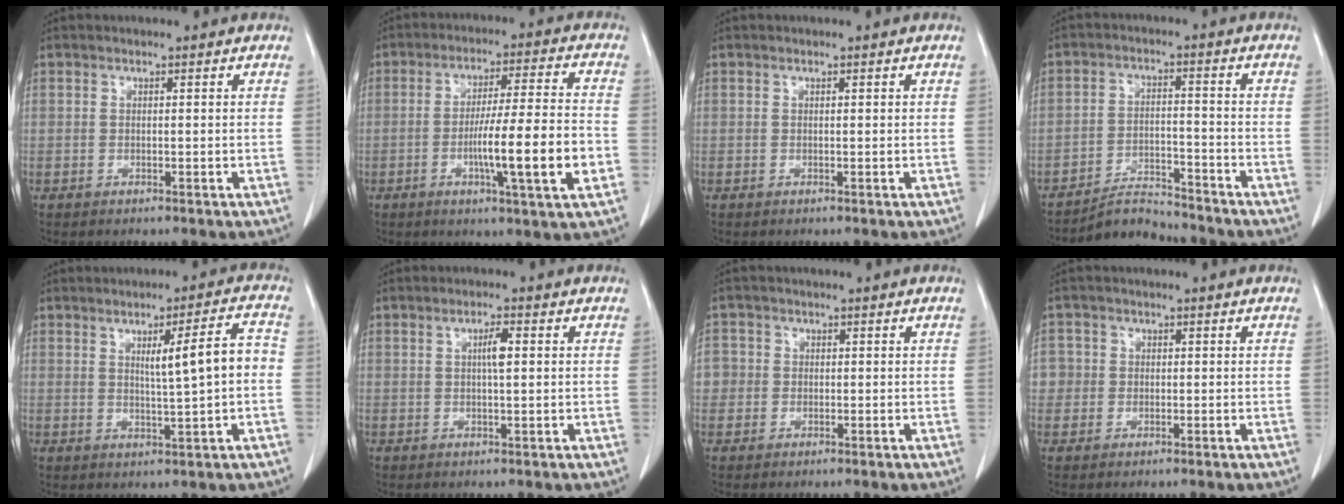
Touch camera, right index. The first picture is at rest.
{"total": 13.1, "force": [-3.4, -0.1, 12.7], "torque": [-0.208, -0.005, -0.059]}
{"total": 0.0}
{"total": 5.6, "force": [-5.5, 0.8, -0.2], "torque": [0.000, 0.004, -0.091]}
{"total": 7.2, "force": [0.4, 0.1, 7.2], "torque": [-0.106, 0.009, 0.009]}
{"total": 2.6, "force": [0.5, 0.3, 2.5], "torque": [-0.045, 0.002, 0.008]}
{"total": 3.2, "force": [0.0, 3.2, 0.3], "torque": [0.006, 0.008, -0.004]}
{"total": 3.1, "force": [0.1, 3.1, 0.1], "torque": [0.014, 0.008, 0.000]}